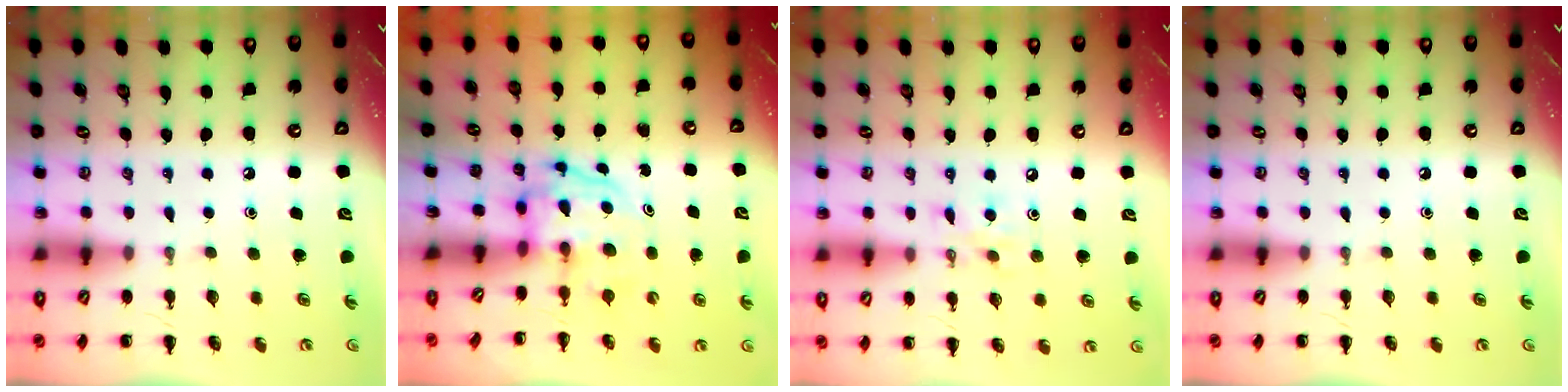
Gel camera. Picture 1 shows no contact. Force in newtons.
{"total": 3.9, "press": 3.8, "slide": 0.6}
{"total": 6.3, "press": 6.3, "slide": 0.6}
{"total": 0.0}